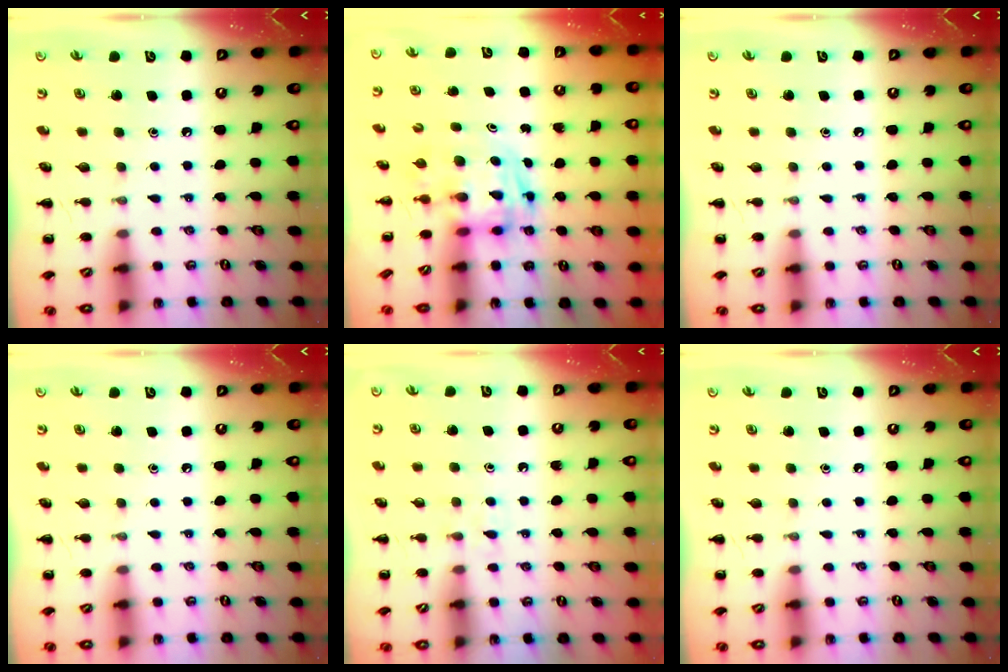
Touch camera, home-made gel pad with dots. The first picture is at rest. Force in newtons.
{"total": 2.8, "press": 2.8, "slide": 0.5}
{"total": 0.0}
{"total": 0.0}
{"total": 3.0, "press": 2.7, "slide": 1.2}
{"total": 0.0}